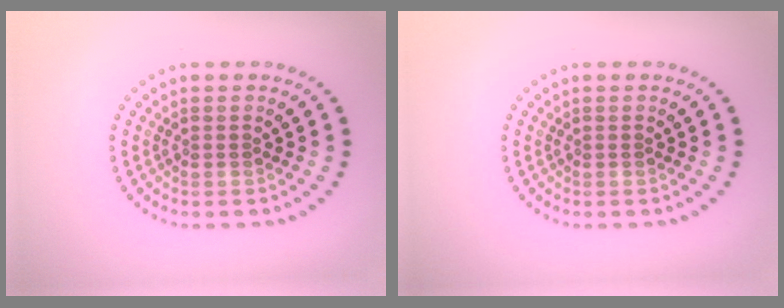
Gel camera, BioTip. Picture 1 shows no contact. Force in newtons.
{"total": 0.0}